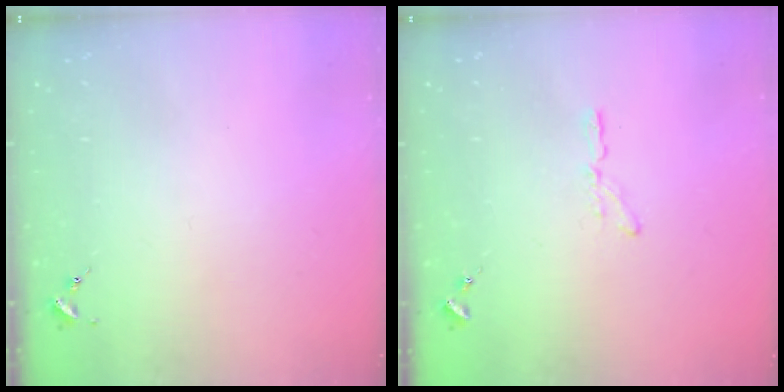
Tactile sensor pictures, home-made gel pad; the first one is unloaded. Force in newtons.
{"total": 3.7, "press": 3.7, "slide": 0.3}